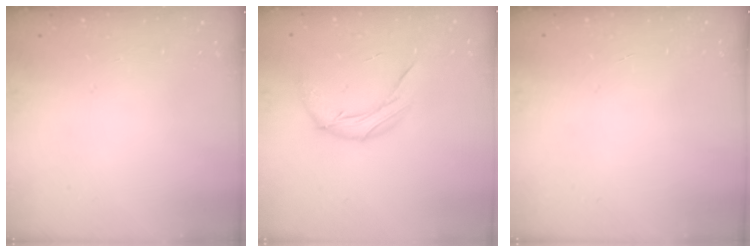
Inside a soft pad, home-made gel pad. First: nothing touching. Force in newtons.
{"total": 9.0, "press": 9.0, "slide": 0.7}
{"total": 0.9, "press": 0.8, "slide": 0.2}